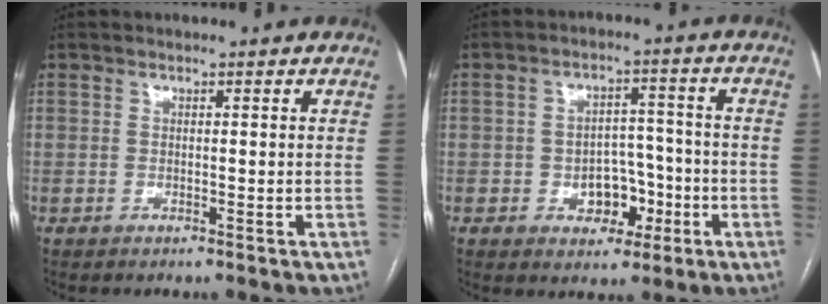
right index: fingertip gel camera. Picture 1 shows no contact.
{"total": 6.7, "force": [-2.3, 4.7, 4.1], "torque": [-0.053, 0.023, -0.027]}